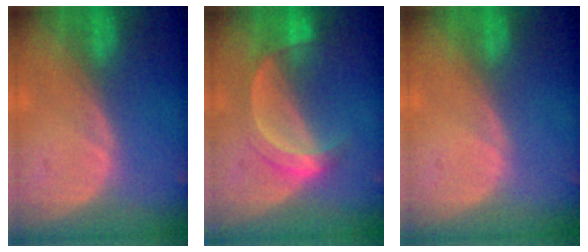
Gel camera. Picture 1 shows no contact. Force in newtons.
{"total": 5.0, "press": 5.0, "slide": 0.6}
{"total": 0.0}